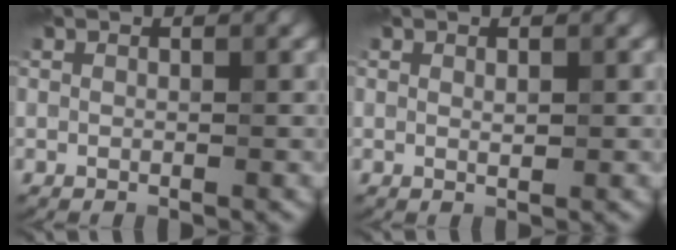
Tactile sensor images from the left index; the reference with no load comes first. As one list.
[{"total": 0.6, "force": [0.1, 0.2, 0.6], "torque": [-0.013, -0.002, 0.004]}]